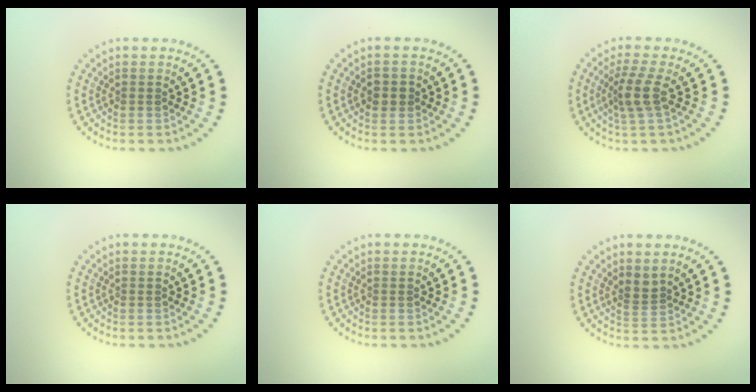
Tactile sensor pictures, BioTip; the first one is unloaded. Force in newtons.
{"total": 1.5, "press": 1.4, "slide": 0.4}
{"total": 2.8, "press": 2.2, "slide": 1.7}
{"total": 0.0}
{"total": 0.0}
{"total": 1.3, "press": 0.9, "slide": 1.0}